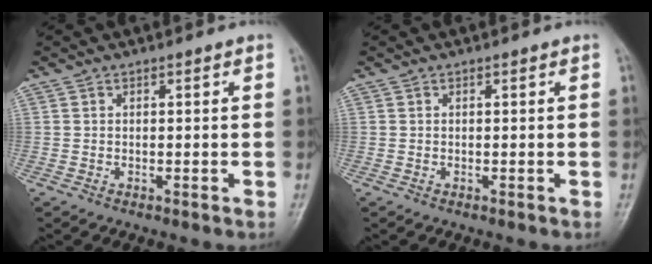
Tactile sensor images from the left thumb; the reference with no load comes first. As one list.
[{"total": 0.0}]